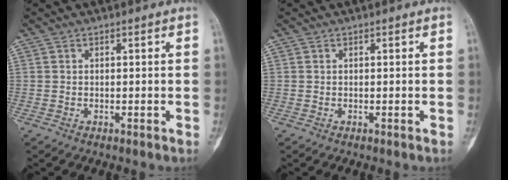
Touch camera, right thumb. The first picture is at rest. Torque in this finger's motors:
{"motor_torque": [0.00, 0.00, 0.06, -0.06, 0.00]}